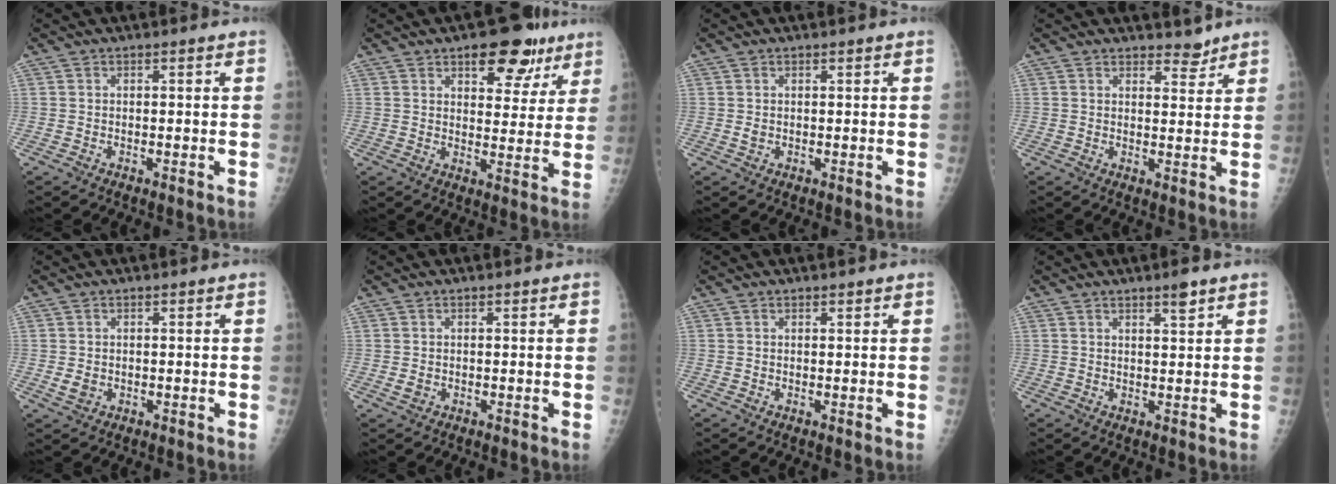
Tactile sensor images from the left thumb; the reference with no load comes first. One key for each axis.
{"total": 11.5, "fx": 6.9, "fy": 6.0, "fz": 7.0, "tx": -0.044, "ty": -0.029, "tz": 0.092}
{"total": 0.9, "fx": 0.3, "fy": 0.7, "fz": 0.5, "tx": -0.004, "ty": -0.002, "tz": 0.007}
{"total": 3.0, "fx": 2.7, "fy": 1.3, "fz": 0.6, "tx": 0.009, "ty": -0.021, "tz": 0.038}
{"total": 1.9, "fx": 0.0, "fy": 1.5, "fz": 1.1, "tx": -0.017, "ty": -0.003, "tz": 0.006}
{"total": 1.1, "fx": 0.1, "fy": 0.9, "fz": 0.6, "tx": -0.009, "ty": -0.001, "tz": 0.006}
{"total": 0.6, "fx": 0.5, "fy": 0.2, "fz": 0.2, "tx": -0.003, "ty": -0.004, "tz": 0.009}
{"total": 2.9, "fx": 2.0, "fy": 0.4, "fz": 1.9, "tx": -0.026, "ty": -0.015, "tz": 0.032}